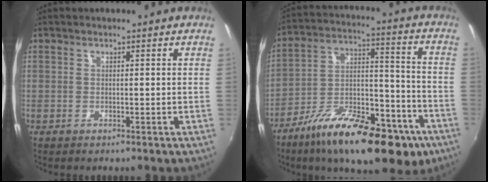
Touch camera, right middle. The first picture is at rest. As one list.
[{"total": 24.5, "force": [-15.1, 9.4, 16.9], "torque": [-0.268, -0.015, -0.229]}]